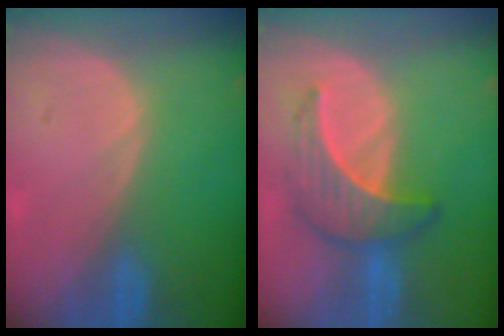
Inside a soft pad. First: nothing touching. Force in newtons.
{"total": 6.5, "press": 6.4, "slide": 1.0}